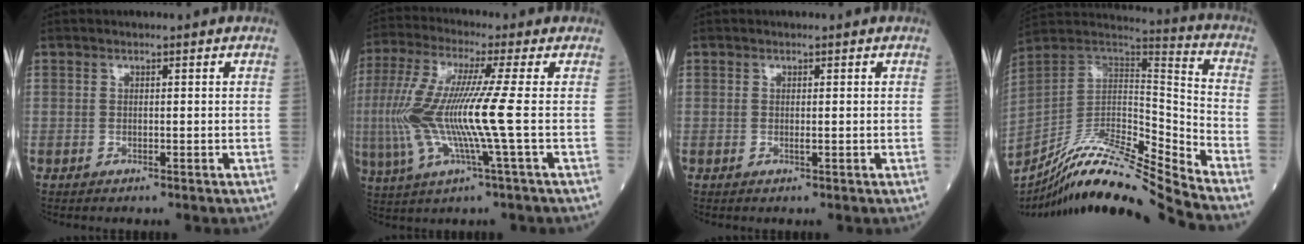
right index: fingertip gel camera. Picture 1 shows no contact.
{"total": 13.3, "force": [-1.1, -0.4, 13.2], "torque": [-0.289, -0.005, -0.031]}
{"total": 0.0}
{"total": 20.4, "force": [-18.5, -1.4, 8.5], "torque": [-0.164, 0.005, -0.326]}